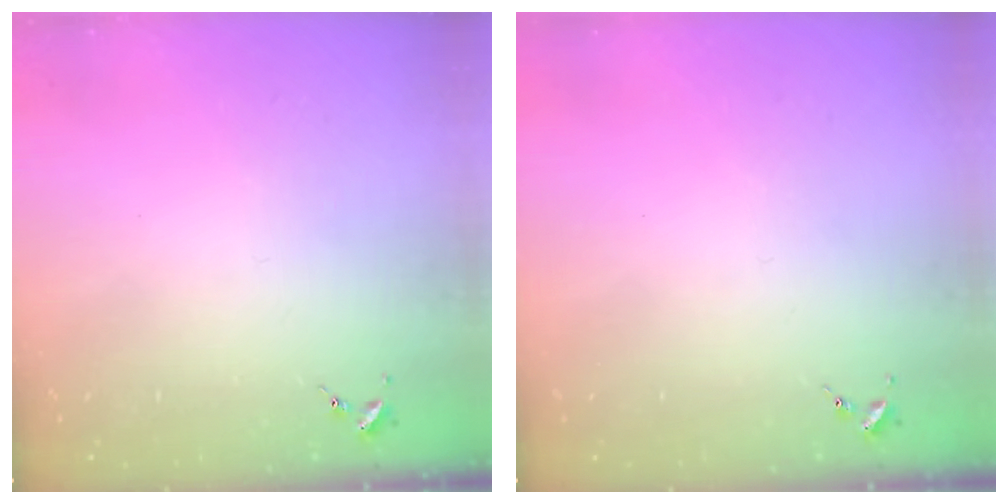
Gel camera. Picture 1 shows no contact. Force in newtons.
{"total": 0.0}